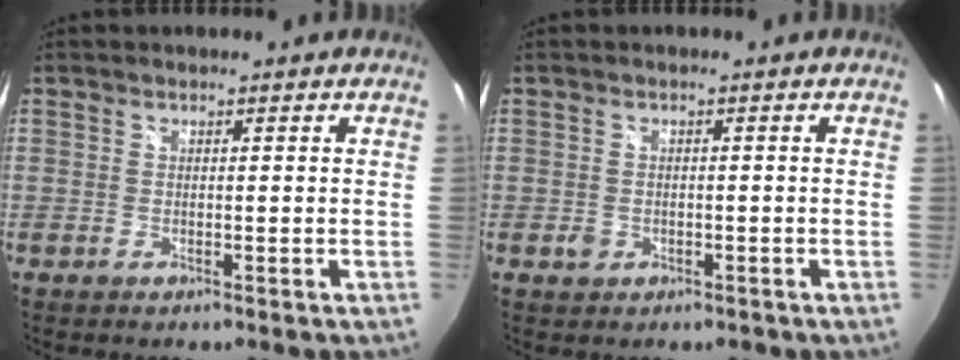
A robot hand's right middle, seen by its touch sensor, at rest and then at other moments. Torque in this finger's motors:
{"motor_torque": [1.20, -0.11, 0.00, 0.00]}